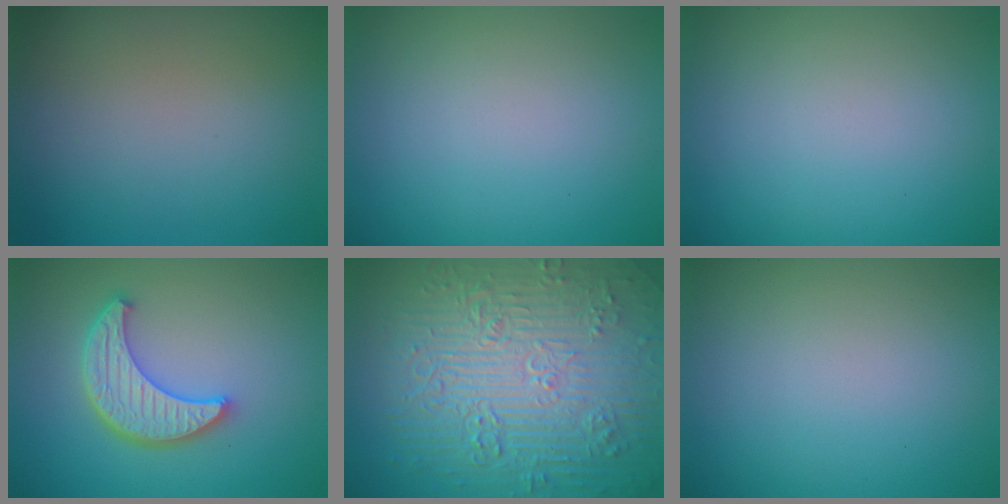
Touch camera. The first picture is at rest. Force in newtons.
{"total": 0.0}
{"total": 0.0}
{"total": 5.1, "press": 4.3, "slide": 2.8}
{"total": 12.0, "press": 7.9, "slide": 9.0}
{"total": 0.0}